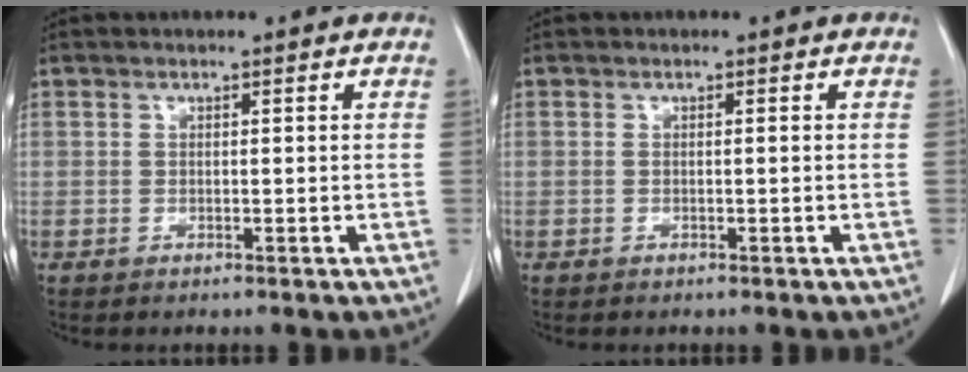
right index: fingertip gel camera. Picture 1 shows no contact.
{"total": 0.0}